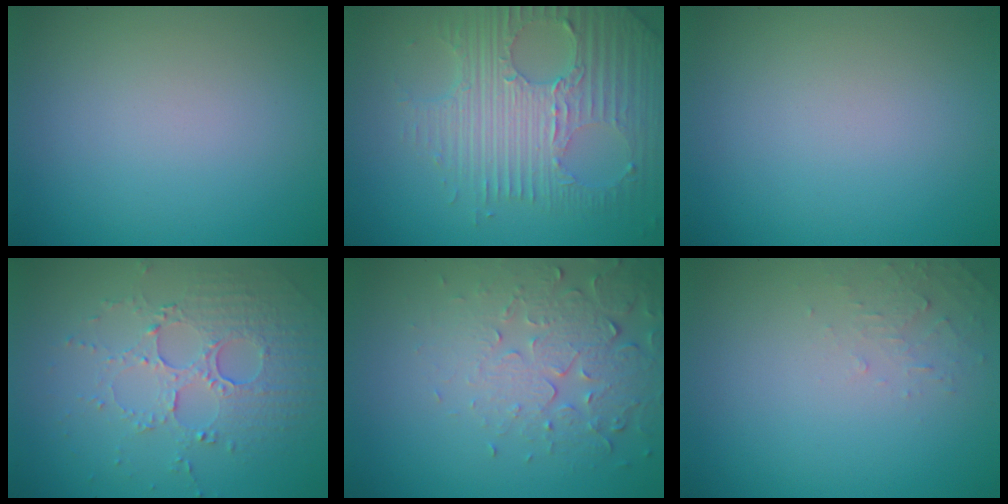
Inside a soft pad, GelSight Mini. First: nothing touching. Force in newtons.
{"total": 7.6, "press": 5.2, "slide": 5.6}
{"total": 0.0}
{"total": 5.3, "press": 3.7, "slide": 3.9}
{"total": 5.3, "press": 3.9, "slide": 3.6}
{"total": 1.4, "press": 1.4, "slide": 0.2}